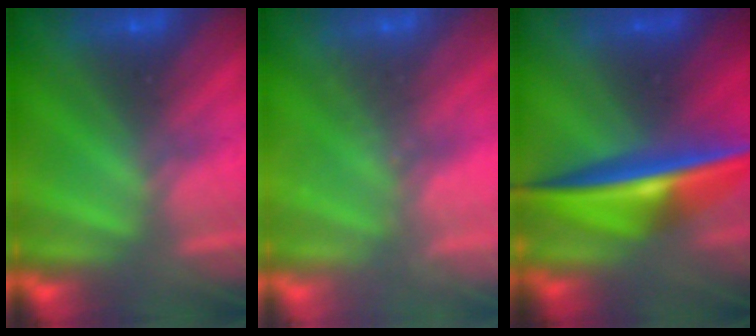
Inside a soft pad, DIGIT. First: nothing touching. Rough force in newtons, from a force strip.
{"total": 1.8}
{"total": 6.9}